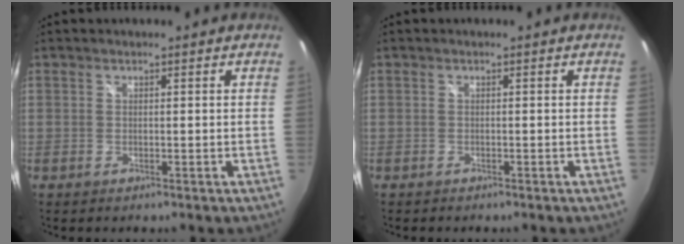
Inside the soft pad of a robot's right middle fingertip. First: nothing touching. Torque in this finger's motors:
{"motor_torque": [-0.22, -0.01, 0.11, 0.00]}